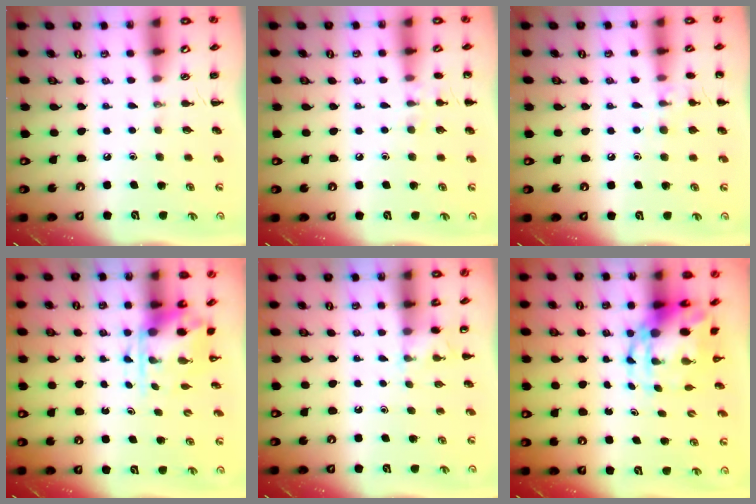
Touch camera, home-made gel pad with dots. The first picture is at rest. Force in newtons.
{"total": 6.3, "press": 6.0, "slide": 2.0}
{"total": 7.7, "press": 7.5, "slide": 1.8}
{"total": 3.8, "press": 3.7, "slide": 0.9}
{"total": 2.6, "press": 2.4, "slide": 1.0}
{"total": 6.6, "press": 6.4, "slide": 1.7}